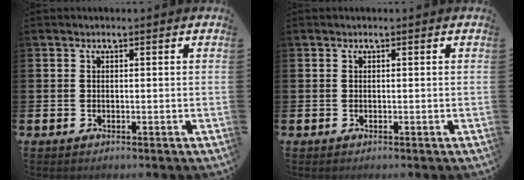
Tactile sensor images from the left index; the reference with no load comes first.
{"total": 0.0}